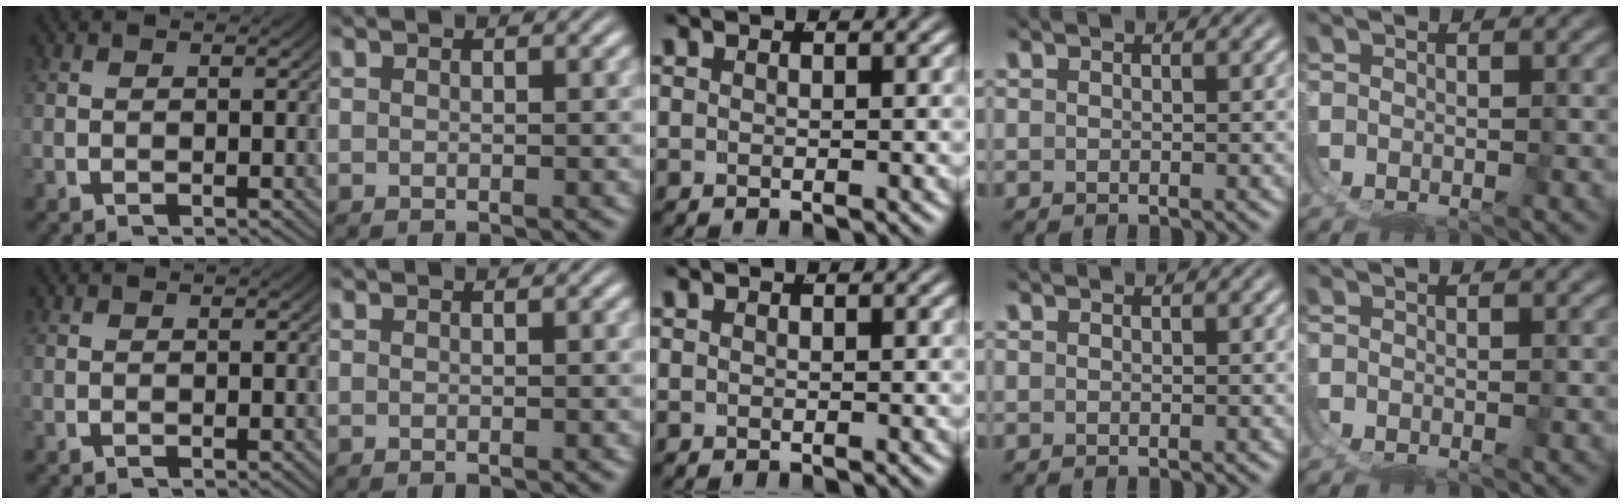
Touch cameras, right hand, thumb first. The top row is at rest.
{}